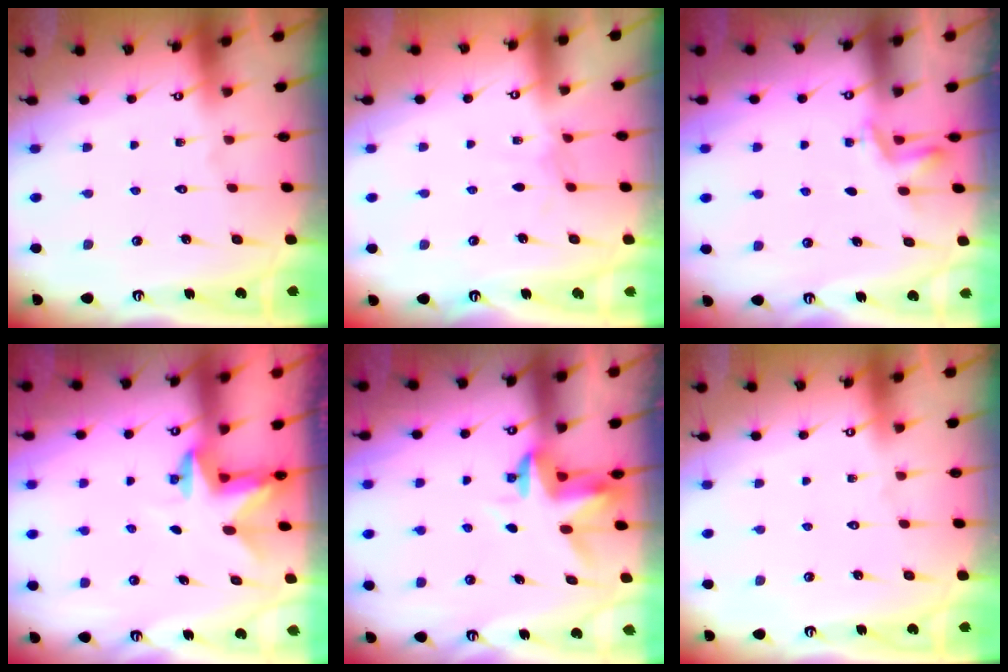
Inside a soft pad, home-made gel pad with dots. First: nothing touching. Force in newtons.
{"total": 2.9, "press": 2.9, "slide": 0.2}
{"total": 2.7, "press": 2.4, "slide": 1.2}
{"total": 2.4, "press": 2.4, "slide": 0.4}
{"total": 3.4, "press": 3.4, "slide": 0.2}
{"total": 0.0}